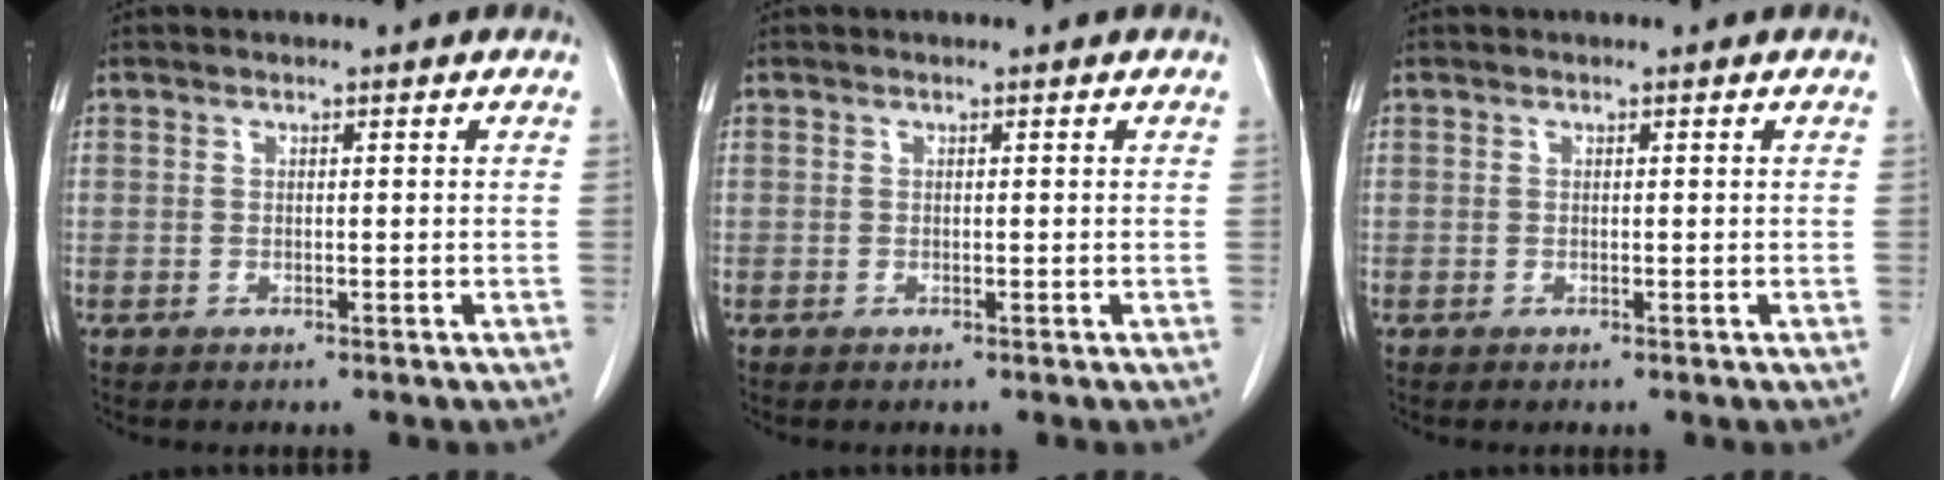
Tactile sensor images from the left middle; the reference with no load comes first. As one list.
[{"total": 0.0}, {"total": 0.0}]